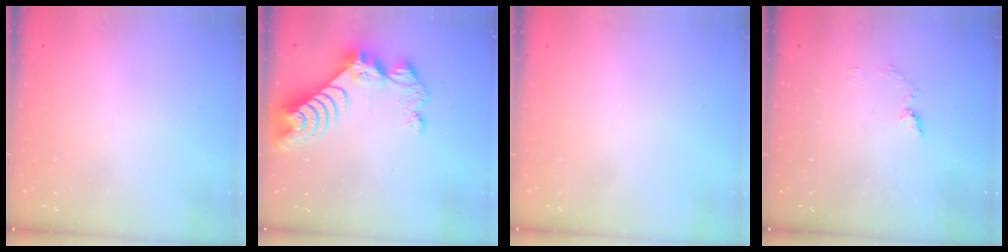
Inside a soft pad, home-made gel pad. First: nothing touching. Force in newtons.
{"total": 11.1, "press": 11.0, "slide": 1.0}
{"total": 0.0}
{"total": 6.4, "press": 6.4, "slide": 0.7}